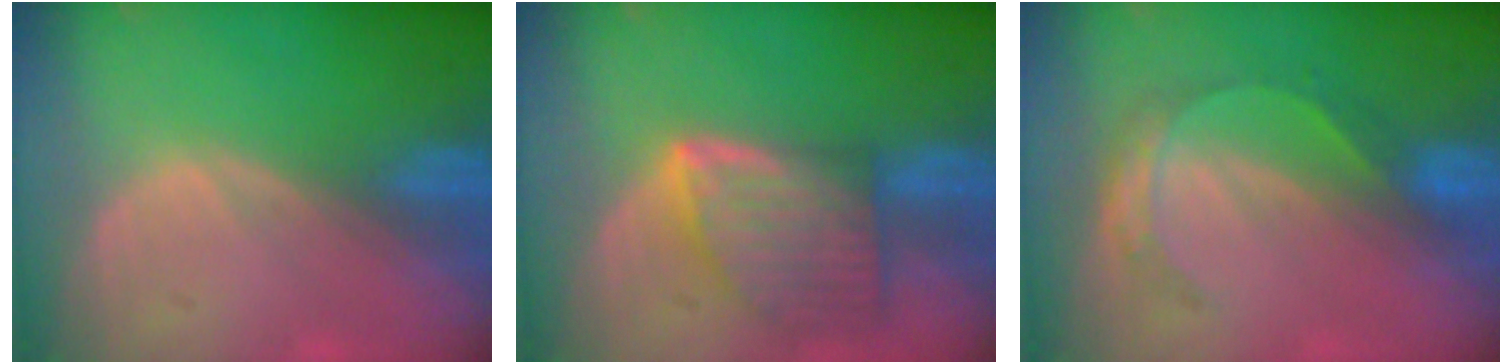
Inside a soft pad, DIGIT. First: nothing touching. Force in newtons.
{"total": 8.2, "press": 7.3, "slide": 3.7}
{"total": 4.6, "press": 4.2, "slide": 1.9}